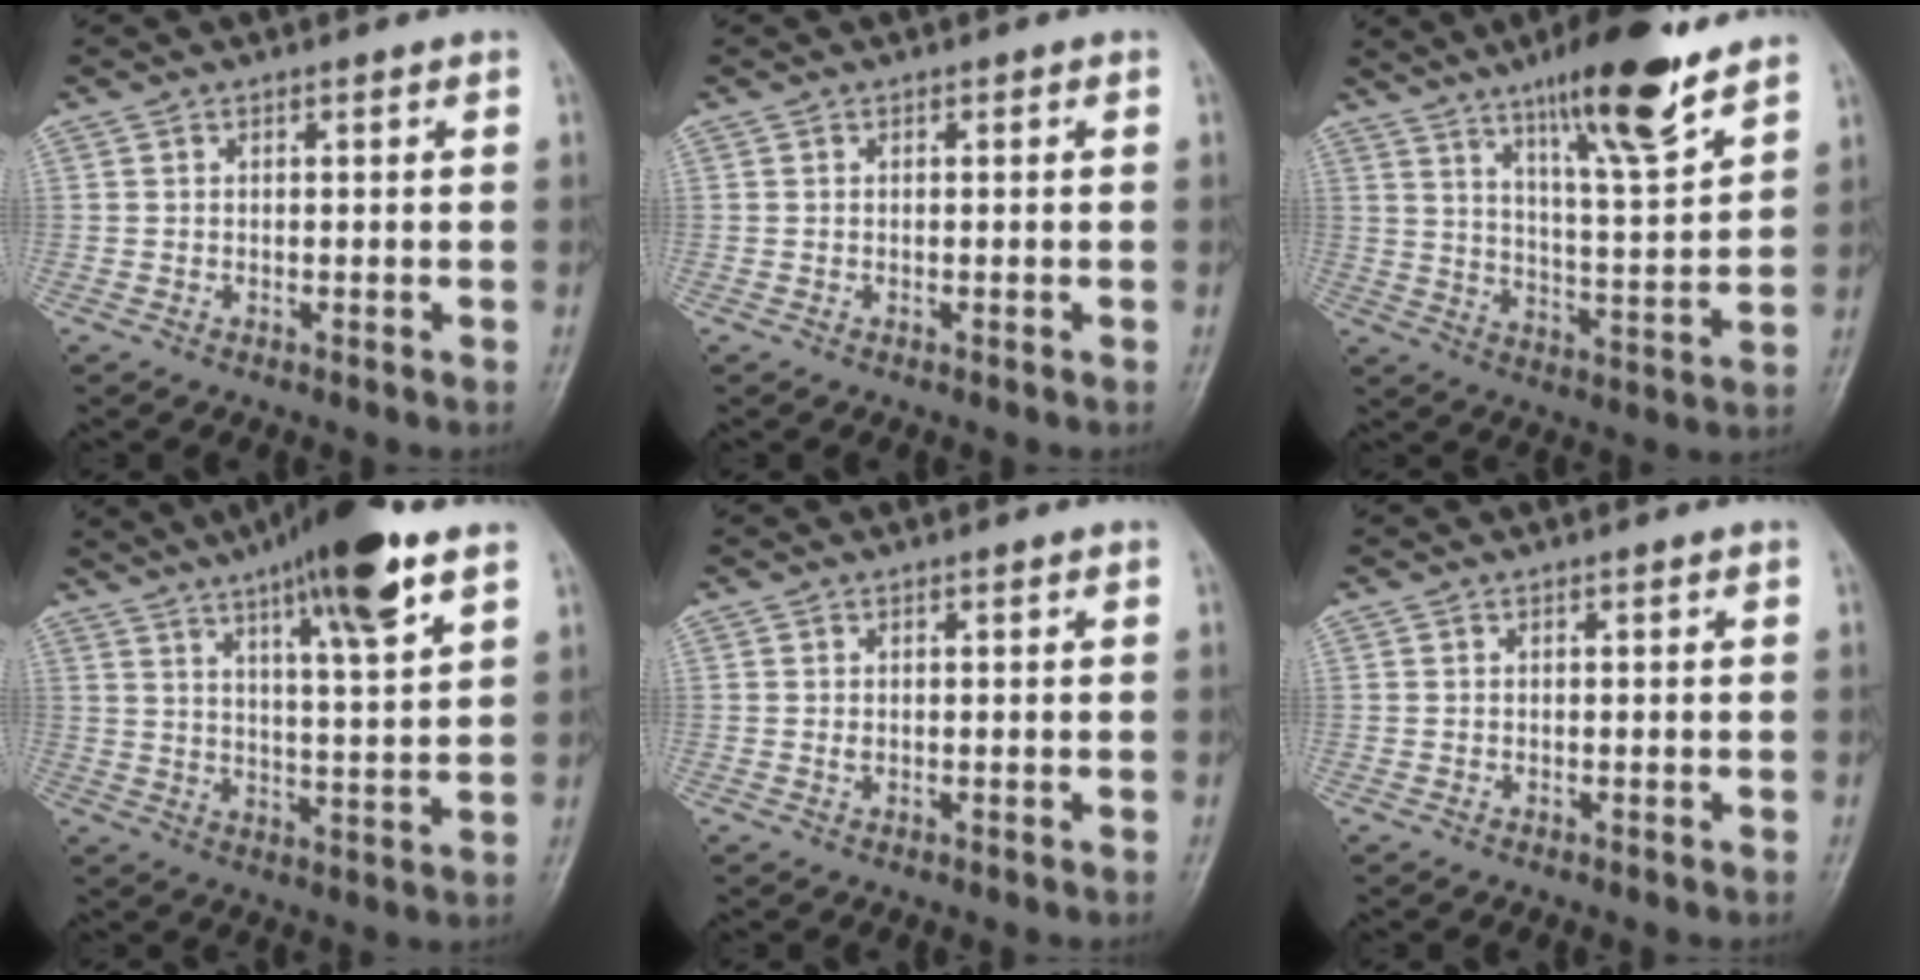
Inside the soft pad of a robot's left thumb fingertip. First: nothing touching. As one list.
[{"total": 0.0}, {"total": 16.5, "force": [11.2, 2.6, 11.7], "torque": [-0.172, -0.064, 0.184]}, {"total": 16.1, "force": [10.2, 2.4, 12.3], "torque": [-0.184, -0.038, 0.160]}, {"total": 0.7, "force": [0.3, 0.3, 0.6], "torque": [-0.012, 0.000, 0.007]}, {"total": 0.0}]